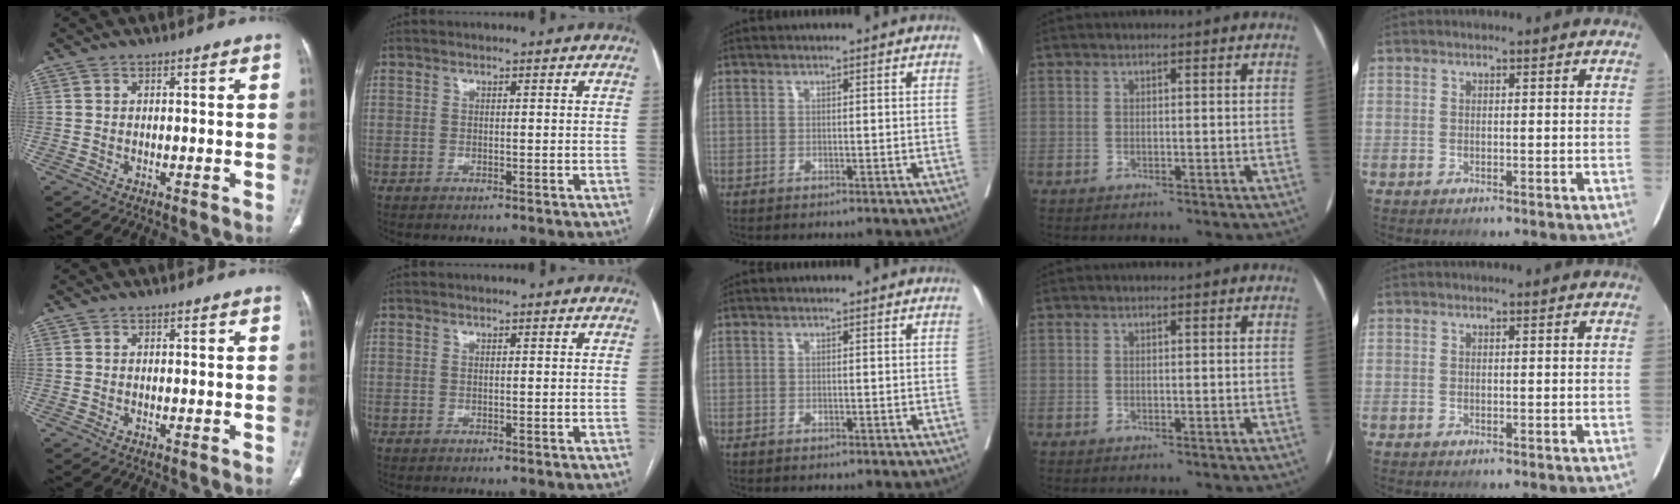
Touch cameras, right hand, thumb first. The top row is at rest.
{}